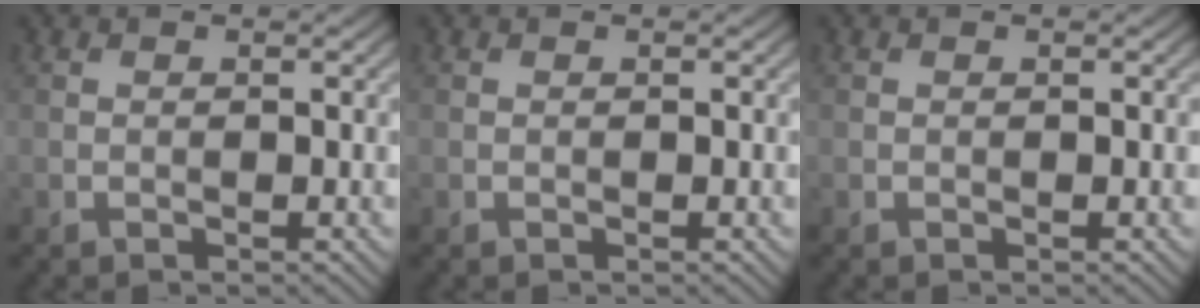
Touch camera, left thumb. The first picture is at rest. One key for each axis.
{"total": 0.0}
{"total": 0.0}